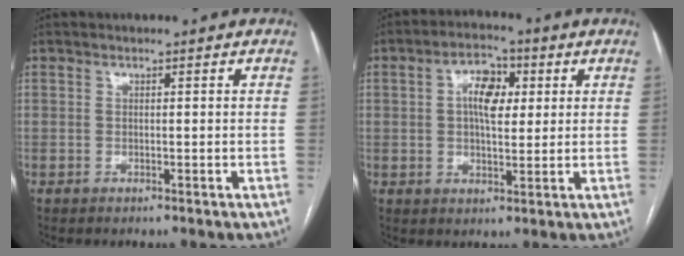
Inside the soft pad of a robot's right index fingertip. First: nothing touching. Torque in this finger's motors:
{"motor_torque": [0.42, 0.52, 0.11, 0.03]}